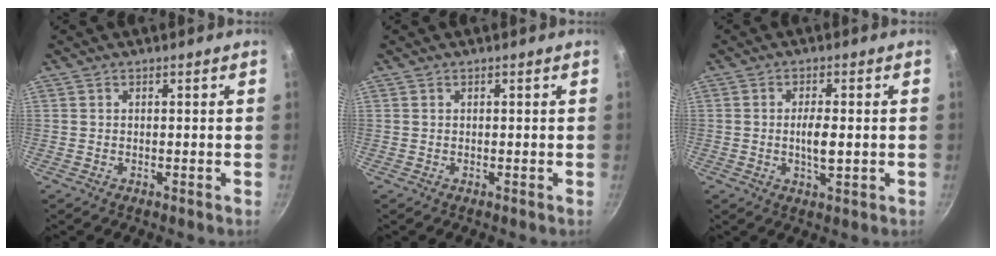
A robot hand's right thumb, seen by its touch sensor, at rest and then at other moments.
{"total": 0.0}
{"total": 4.7, "force": [-0.4, 1.7, 4.4], "torque": [-0.079, 0.002, -0.007]}